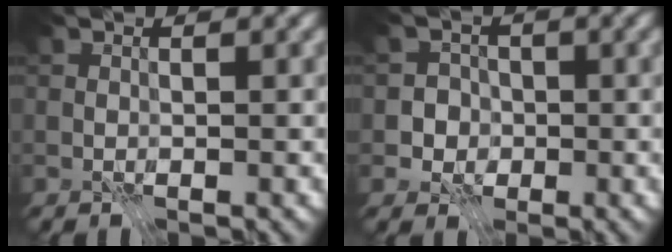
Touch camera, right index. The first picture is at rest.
{"total": 2.6, "force": [-0.8, 2.4, 0.6], "torque": [0.014, 0.006, -0.032]}